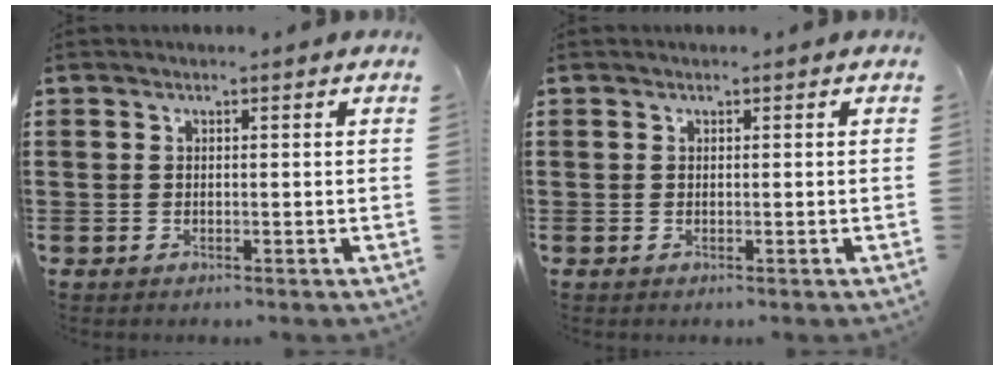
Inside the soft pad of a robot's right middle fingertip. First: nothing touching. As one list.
[{"total": 0.0}]